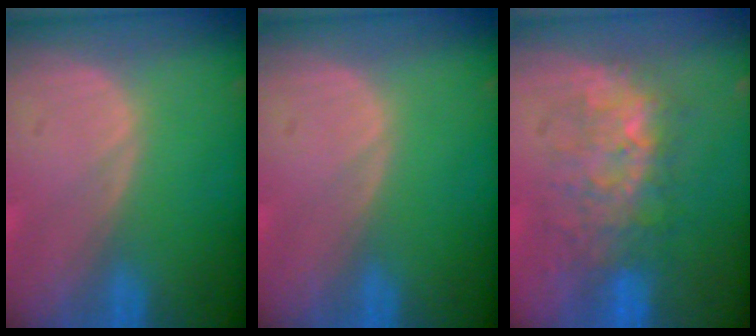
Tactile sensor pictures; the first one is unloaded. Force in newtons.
{"total": 0.0}
{"total": 8.0, "press": 7.9, "slide": 0.8}